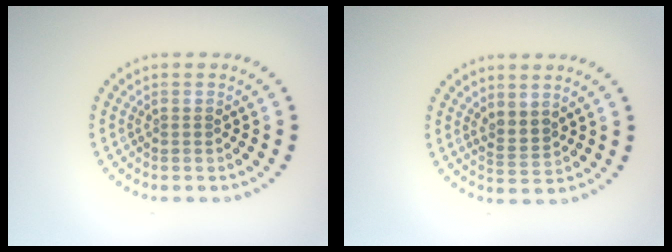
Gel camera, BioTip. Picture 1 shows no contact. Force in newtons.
{"total": 1.8, "press": 1.4, "slide": 1.1}